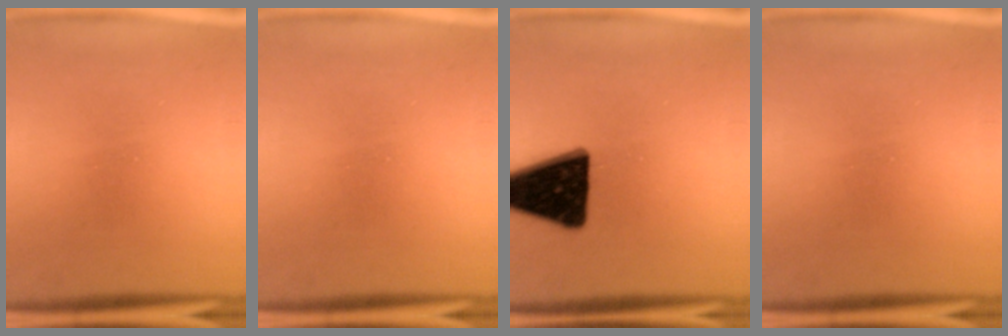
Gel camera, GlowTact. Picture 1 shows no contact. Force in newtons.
{"total": 0.0}
{"total": 18.5}
{"total": 0.0}